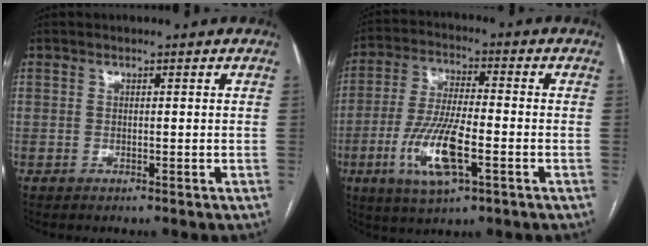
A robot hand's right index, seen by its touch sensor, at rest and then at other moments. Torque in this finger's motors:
{"motor_torque": [1.62, -0.52, 0.37, 0.14]}